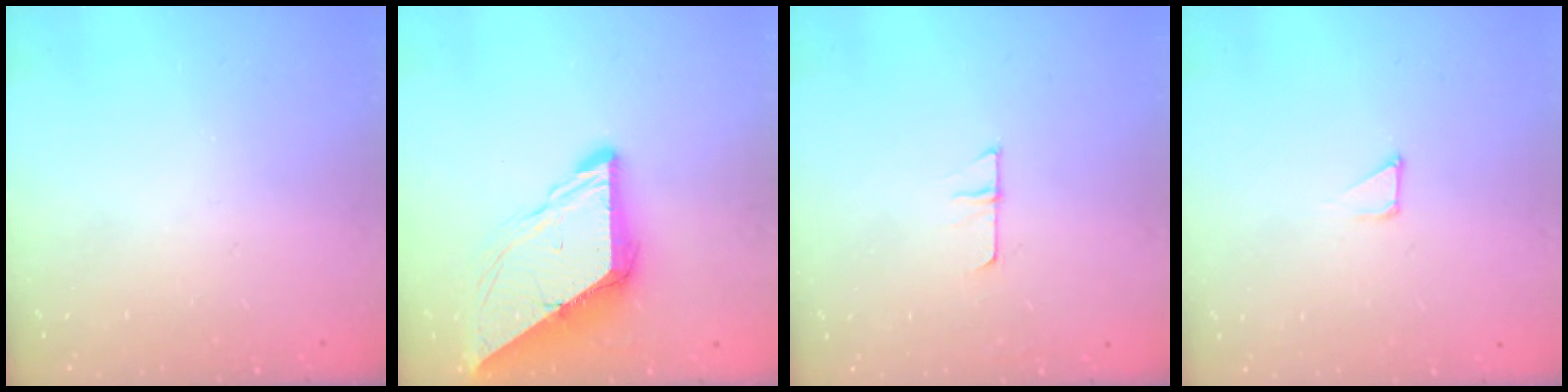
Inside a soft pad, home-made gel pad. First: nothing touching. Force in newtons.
{"total": 10.2, "press": 10.1, "slide": 1.2}
{"total": 5.7, "press": 5.6, "slide": 0.6}
{"total": 1.2, "press": 1.2, "slide": 0.0}